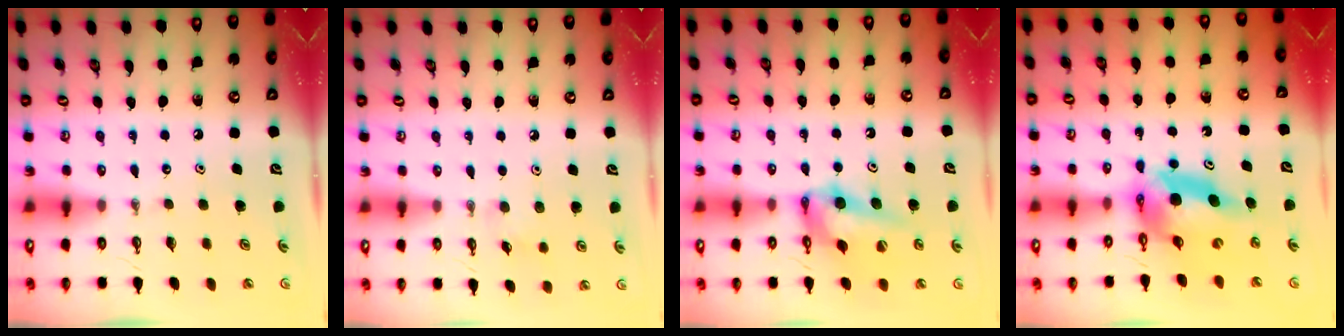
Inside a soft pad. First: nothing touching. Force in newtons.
{"total": 5.2, "press": 5.0, "slide": 1.7}
{"total": 12.3, "press": 11.7, "slide": 3.7}
{"total": 11.0, "press": 11.0, "slide": 1.0}